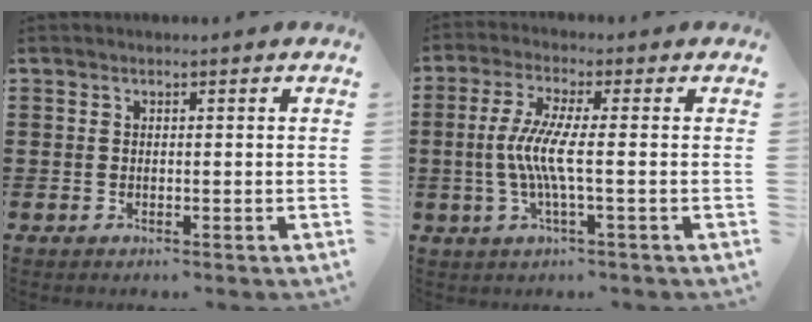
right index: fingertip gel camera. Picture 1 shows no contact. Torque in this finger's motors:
{"motor_torque": [1.15, 0.18, 0.63, 0.21]}